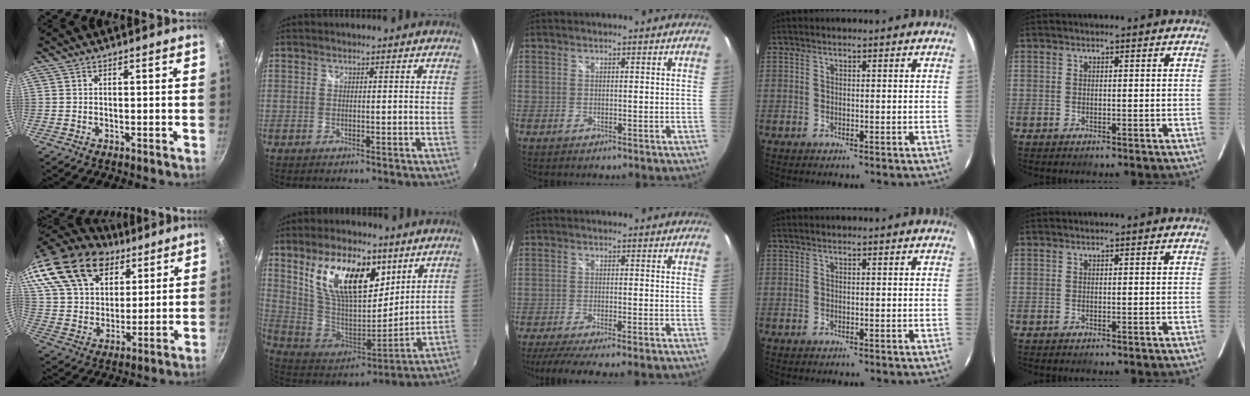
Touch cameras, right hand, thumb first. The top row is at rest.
{"thumb": {"total": 28.1, "force": [17.5, 17.1, 13.9], "torque": [-0.287, -0.008, 0.326]}, "index": {"total": 21.3, "force": [9.8, 10.9, 15.5], "torque": [-0.297, 0.013, 0.192]}, "middle": {"total": 8.8, "force": [-7.2, -0.1, 5.1], "torque": [-0.105, -0.027, -0.112]}}